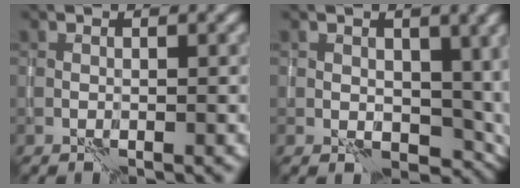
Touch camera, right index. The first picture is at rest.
{"total": 5.6, "force": [0.0, 3.9, 4.0], "torque": [-0.039, -0.014, 0.003]}